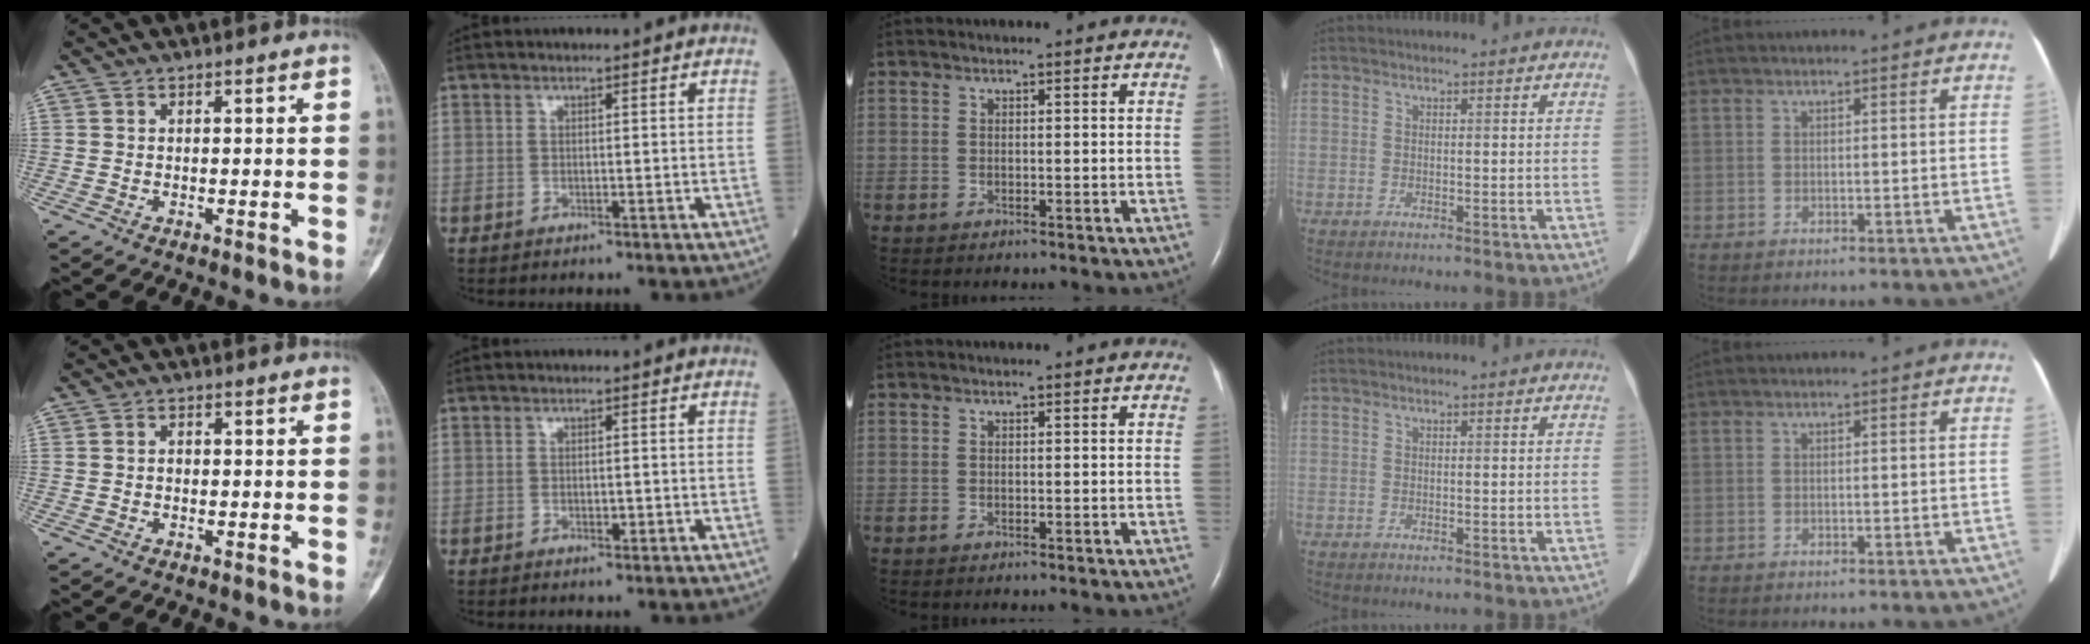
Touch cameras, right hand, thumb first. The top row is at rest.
{"thumb": {"total": 0.8, "force": [-0.2, 0.7, 0.5], "torque": [-0.002, 0.002, -0.006]}, "index": {"total": 1.5, "force": [-0.4, 0.7, 1.3], "torque": [-0.018, -0.001, -0.004]}}